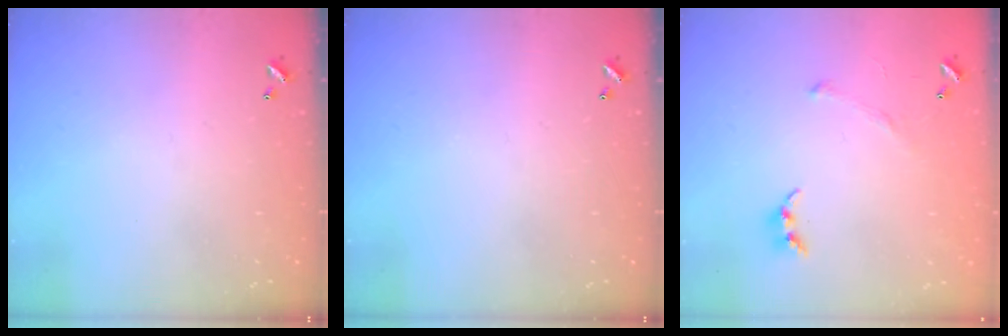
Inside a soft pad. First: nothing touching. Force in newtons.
{"total": 0.0}
{"total": 3.7, "press": 3.6, "slide": 0.9}